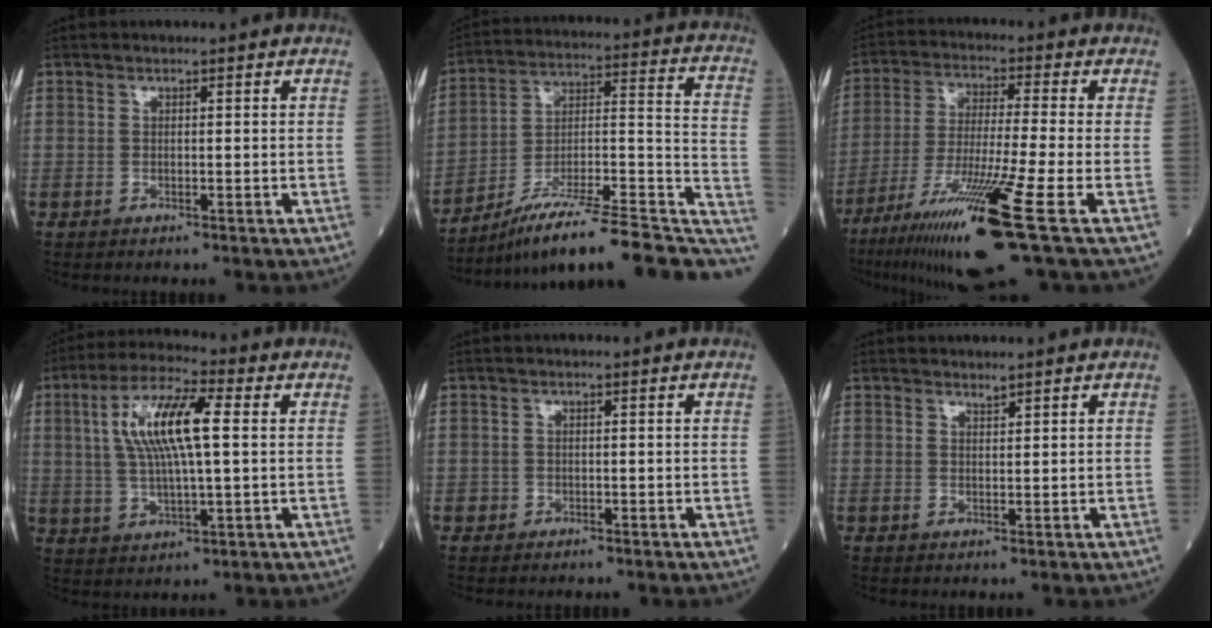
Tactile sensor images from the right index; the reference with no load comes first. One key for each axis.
{"total": 21.3, "fx": -15.8, "fy": 3.1, "fz": 14.0, "tx": -0.165, "ty": 0.036, "tz": -0.252}
{"total": 16.2, "fx": -8.5, "fy": -1.0, "fz": 13.8, "tx": -0.252, "ty": -0.046, "tz": -0.153}
{"total": 11.7, "fx": 2.4, "fy": 2.3, "fz": 11.2, "tx": -0.225, "ty": 0.017, "tz": 0.044}
{"total": 0.7, "fx": -0.4, "fy": 0.5, "fz": 0.0, "tx": -0.003, "ty": 0.005, "tz": -0.010}
{"total": 0.8, "fx": 0.7, "fy": -0.1, "fz": 0.2, "tx": -0.008, "ty": -0.006, "tz": 0.014}